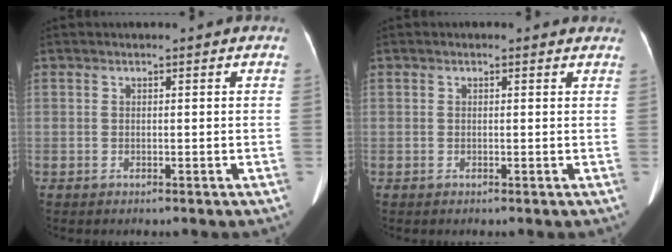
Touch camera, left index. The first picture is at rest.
{"total": 1.0, "force": [0.9, 0.5, 0.3], "torque": [-0.007, -0.002, -0.006]}